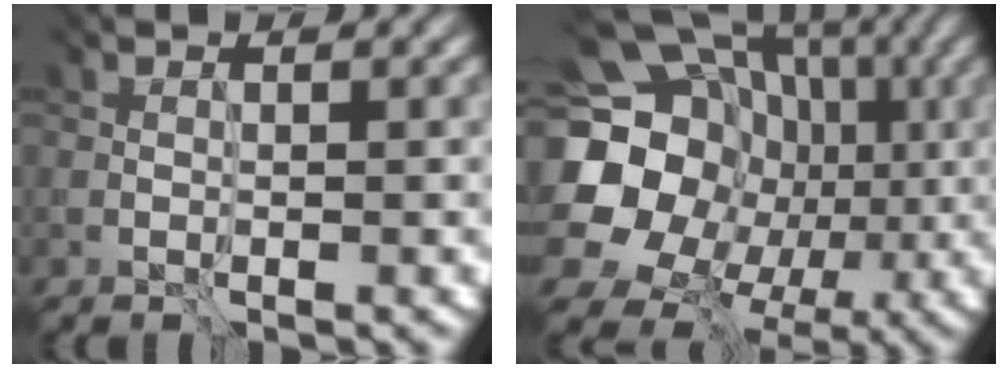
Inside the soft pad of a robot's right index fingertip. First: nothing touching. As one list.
[{"total": 19.5, "force": [0.8, 17.9, 7.9], "torque": [-0.167, 0.006, -0.010]}]